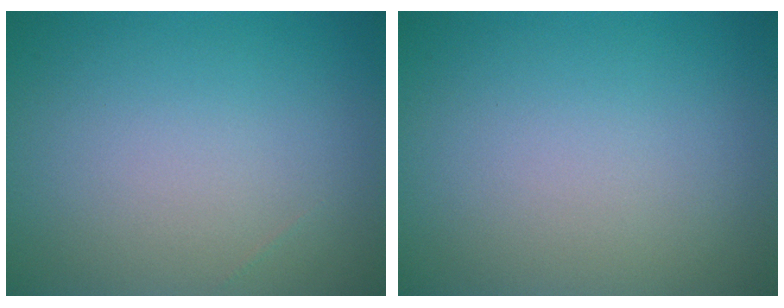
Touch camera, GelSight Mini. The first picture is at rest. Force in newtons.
{"total": 0.0}